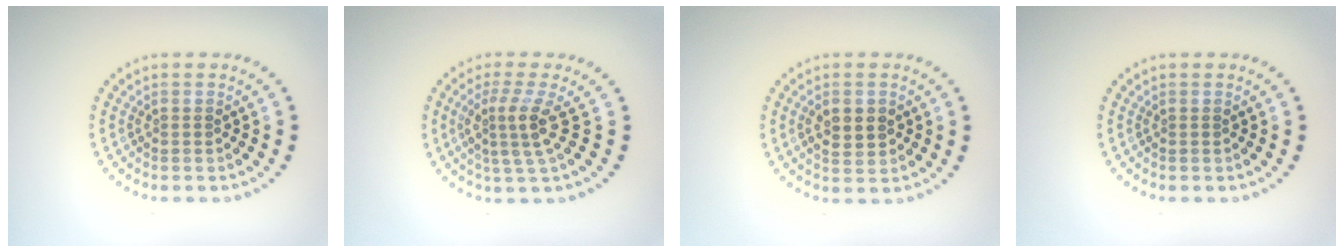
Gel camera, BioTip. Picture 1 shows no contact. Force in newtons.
{"total": 3.1, "press": 2.3, "slide": 2.1}
{"total": 2.8, "press": 2.8, "slide": 0.2}
{"total": 0.0}